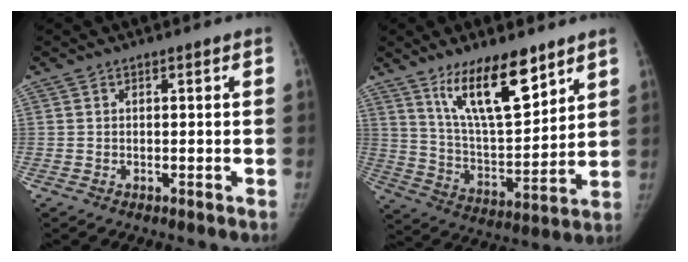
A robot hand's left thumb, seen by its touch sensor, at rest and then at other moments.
{"total": 16.1, "force": [10.4, 5.2, 11.2], "torque": [-0.162, -0.064, 0.196]}